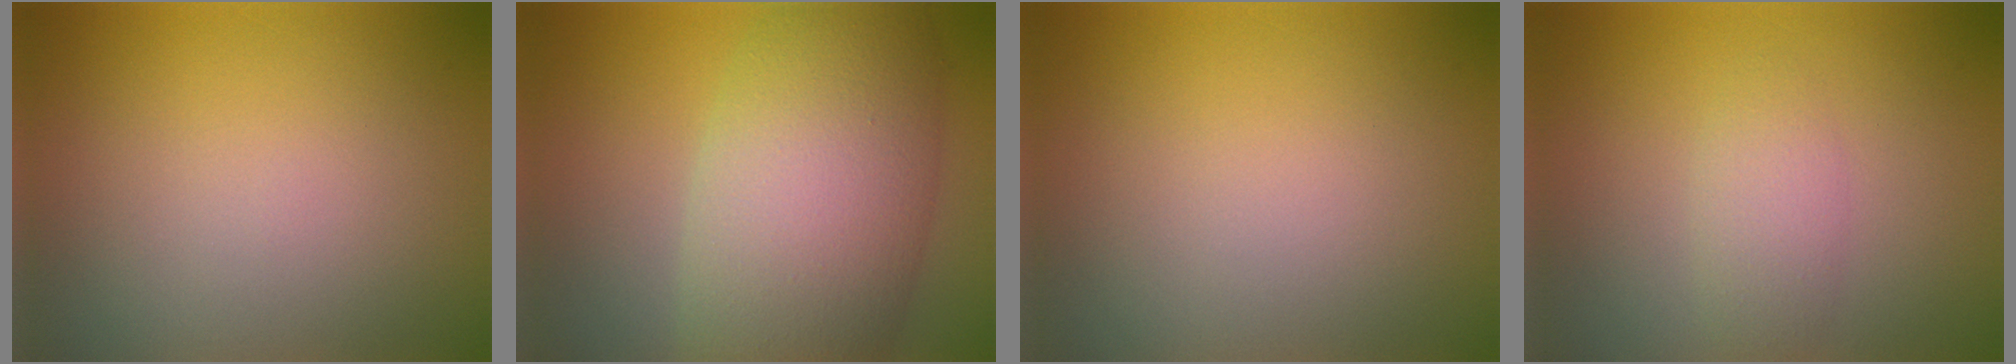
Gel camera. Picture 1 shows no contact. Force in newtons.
{"total": 10.7, "press": 10.6, "slide": 0.5}
{"total": 0.0}
{"total": 1.9, "press": 1.9, "slide": 0.1}